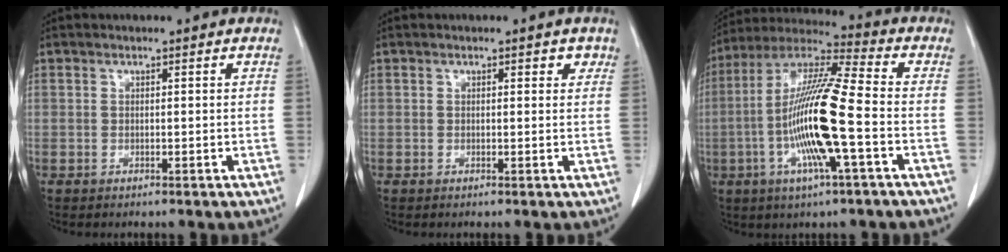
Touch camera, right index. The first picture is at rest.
{"total": 1.3, "force": [0.7, 0.8, 0.8], "torque": [0.000, -0.001, 0.004]}
{"total": 16.0, "force": [-3.5, 0.7, 15.6], "torque": [-0.309, -0.003, -0.073]}